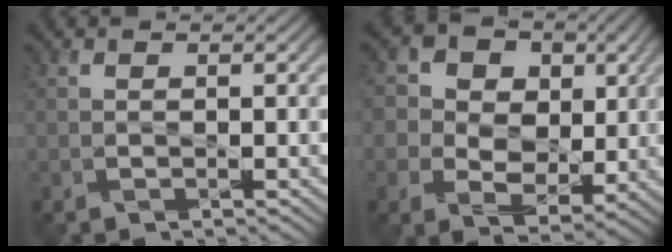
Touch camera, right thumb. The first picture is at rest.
{"total": 8.3, "force": [1.2, 7.0, 4.2], "torque": [-0.093, 0.007, 0.004]}